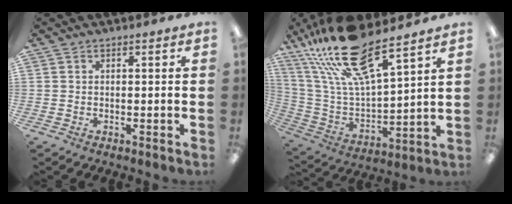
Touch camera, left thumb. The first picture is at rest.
{"total": 23.2, "force": [17.9, 5.8, 13.6], "torque": [-0.281, -0.107, 0.306]}